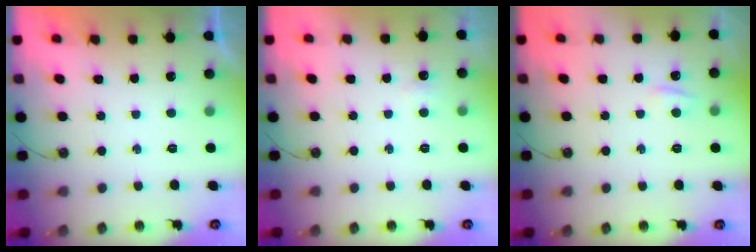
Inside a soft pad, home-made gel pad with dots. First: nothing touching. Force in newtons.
{"total": 2.8, "press": 2.7, "slide": 0.5}
{"total": 3.6, "press": 3.5, "slide": 0.4}